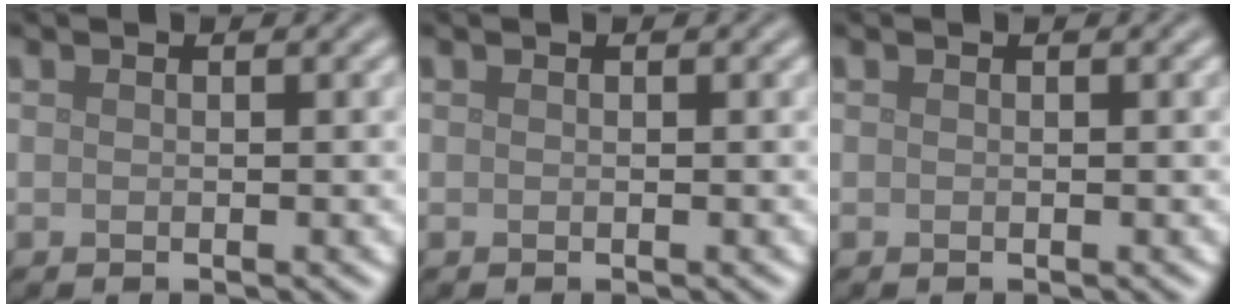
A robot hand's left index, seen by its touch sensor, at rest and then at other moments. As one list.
[{"total": 0.0}, {"total": 0.0}]